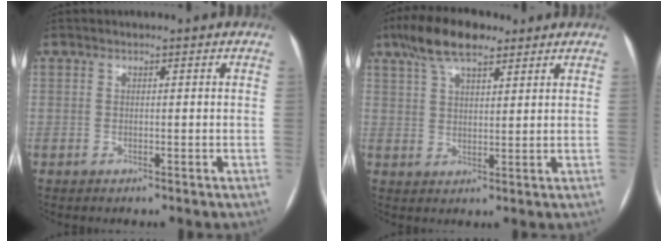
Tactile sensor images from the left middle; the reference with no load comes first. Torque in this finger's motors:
{"motor_torque": [0.94, -0.76, 0.15, 0.03]}